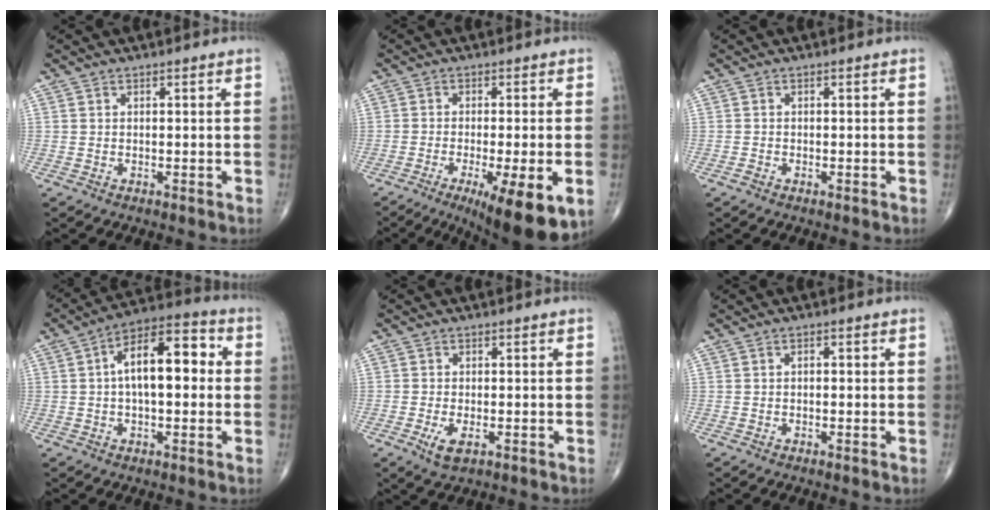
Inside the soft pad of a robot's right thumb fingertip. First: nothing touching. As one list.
[{"total": 13.7, "force": [-5.8, 3.3, 12.0], "torque": [-0.149, -0.013, -0.079]}, {"total": 0.6, "force": [-0.4, 0.4, 0.2], "torque": [-0.005, 0.003, -0.010]}, {"total": 13.9, "force": [1.5, 6.6, 12.2], "torque": [-0.181, 0.035, 0.014]}, {"total": 3.7, "force": [-1.4, 1.7, 2.9], "torque": [-0.053, -0.005, -0.019]}, {"total": 0.9, "force": [0.0, 0.5, 0.8], "torque": [-0.010, 0.001, -0.002]}]